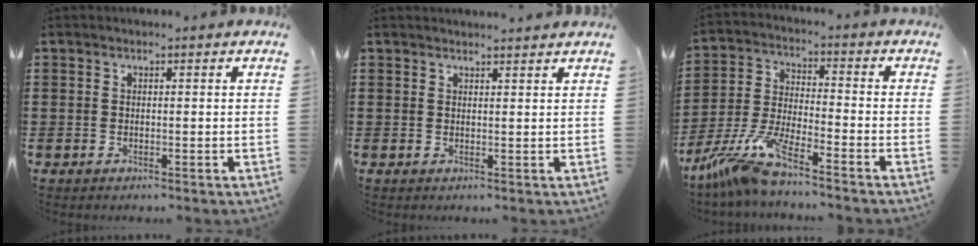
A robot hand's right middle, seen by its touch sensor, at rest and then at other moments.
{"total": 1.4, "force": [1.4, -0.1, 0.2], "torque": [0.001, -0.003, 0.024]}
{"total": 8.8, "force": [-7.5, 0.0, 4.6], "torque": [-0.122, -0.016, -0.158]}